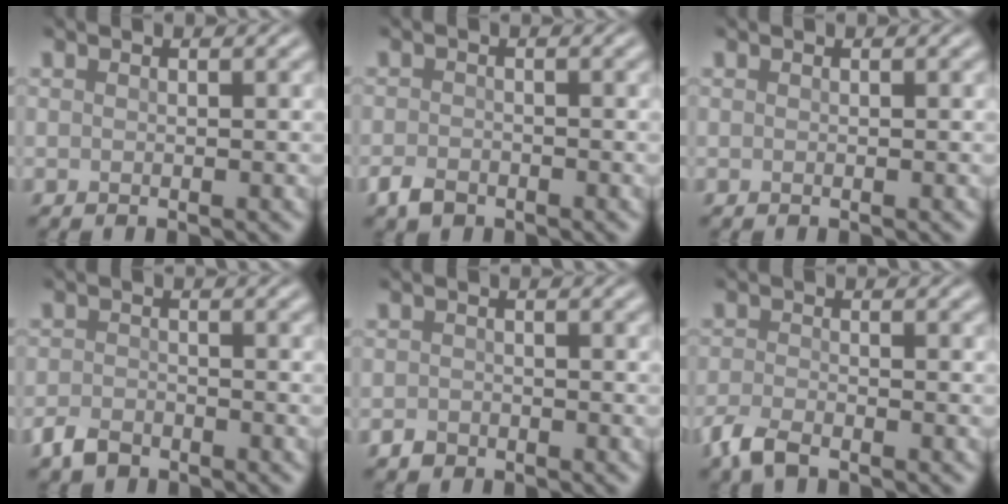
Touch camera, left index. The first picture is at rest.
{"total": 1.9, "force": [-1.4, 1.1, 0.8], "torque": [-0.015, -0.001, -0.031]}
{"total": 0.0}
{"total": 2.4, "force": [-1.8, 1.2, 0.9], "torque": [-0.017, -0.001, -0.043]}
{"total": 1.2, "force": [-0.9, 0.8, 0.2], "torque": [-0.001, 0.002, -0.020]}
{"total": 2.8, "force": [-2.1, 1.0, 1.6], "torque": [-0.038, -0.005, -0.050]}